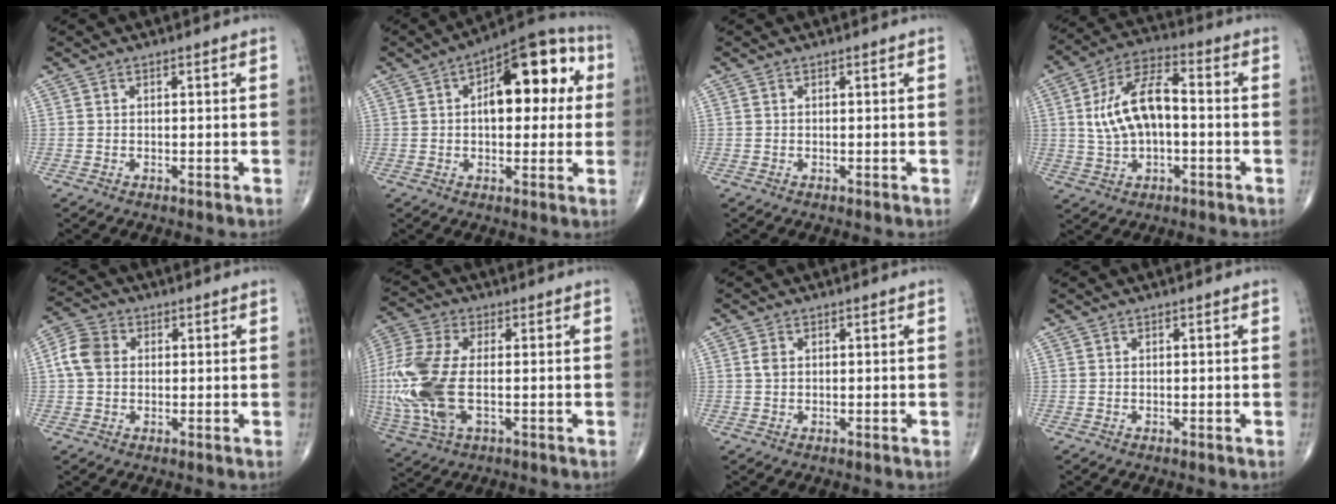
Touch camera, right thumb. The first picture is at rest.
{"total": 16.8, "force": [3.4, 8.2, 14.2], "torque": [-0.157, 0.027, 0.041]}
{"total": 0.0}
{"total": 13.1, "force": [0.3, 6.8, 11.2], "torque": [-0.206, 0.029, 0.000]}
{"total": 6.2, "force": [0.7, 4.9, 3.8], "torque": [-0.074, 0.015, 0.006]}
{"total": 17.9, "force": [-1.8, 8.9, 15.4], "torque": [-0.393, -0.008, -0.028]}
{"total": 1.5, "force": [0.3, 1.1, 1.0], "torque": [-0.017, 0.000, 0.005]}
{"total": 0.0}